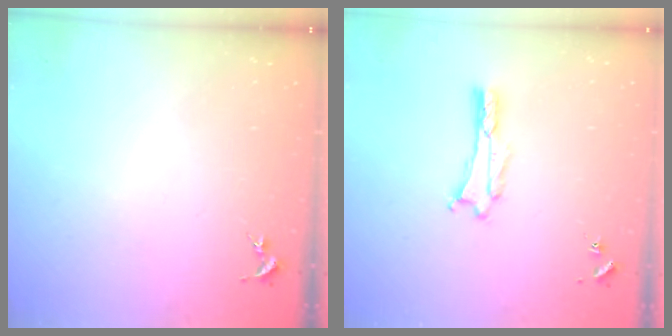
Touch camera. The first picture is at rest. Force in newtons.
{"total": 1.8, "press": 1.8, "slide": 0.2}